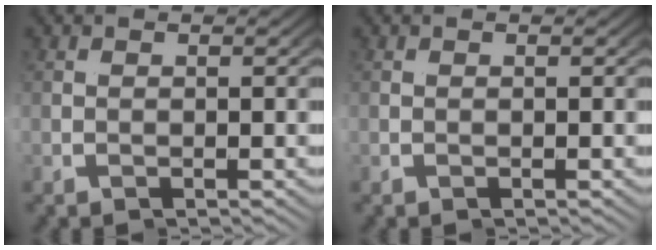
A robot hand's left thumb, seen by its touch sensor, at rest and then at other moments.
{"total": 0.0}